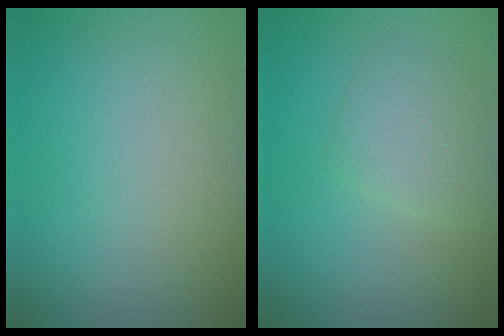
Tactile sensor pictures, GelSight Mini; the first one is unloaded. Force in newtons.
{"total": 2.3, "press": 2.3, "slide": 0.1}